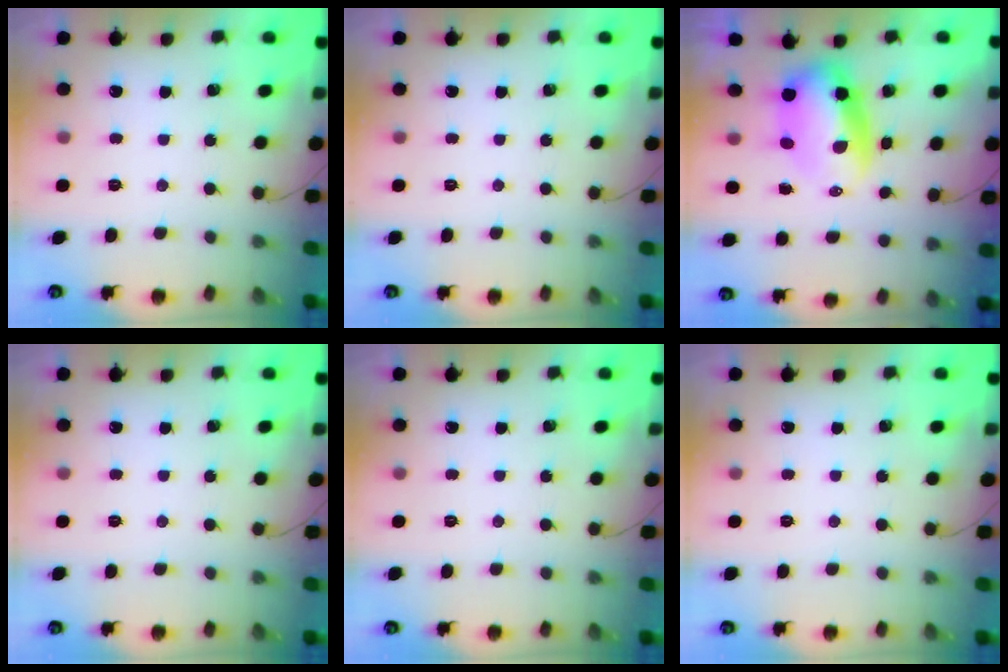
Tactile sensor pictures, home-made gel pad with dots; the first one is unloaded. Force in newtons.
{"total": 0.0}
{"total": 7.2, "press": 7.0, "slide": 1.9}
{"total": 0.0}
{"total": 0.0}
{"total": 0.0}